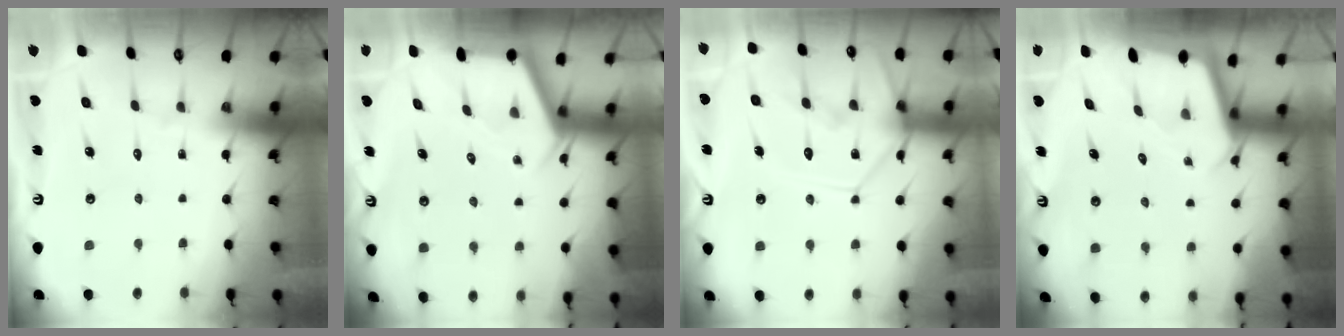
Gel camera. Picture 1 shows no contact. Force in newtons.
{"total": 2.8, "press": 2.8, "slide": 0.3}
{"total": 13.8, "press": 13.7, "slide": 1.3}
{"total": 2.4, "press": 2.4, "slide": 0.2}